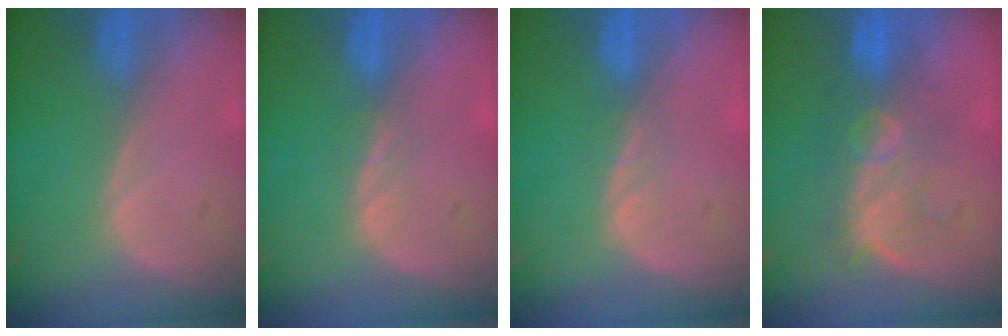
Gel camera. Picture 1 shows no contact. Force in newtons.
{"total": 1.5, "press": 1.5, "slide": 0.2}
{"total": 1.5, "press": 1.5, "slide": 0.2}
{"total": 7.9, "press": 7.8, "slide": 1.3}